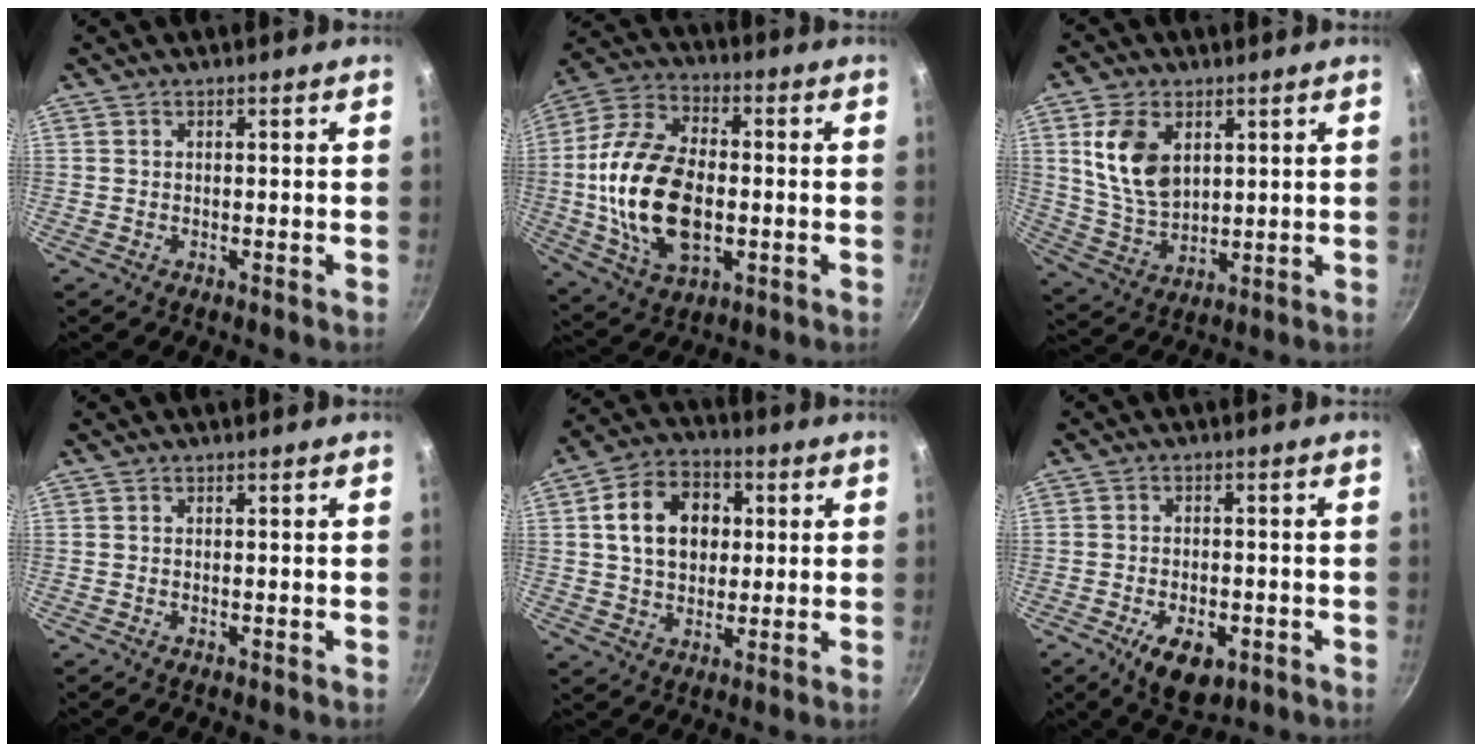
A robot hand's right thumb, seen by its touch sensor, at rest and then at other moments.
{"total": 20.6, "force": [-1.8, 12.3, 16.4], "torque": [-0.308, 0.020, -0.035]}
{"total": 12.0, "force": [3.6, 8.0, 8.2], "torque": [-0.136, -0.024, 0.079]}
{"total": 0.0}
{"total": 13.5, "force": [2.5, 10.1, 8.6], "torque": [-0.117, 0.017, 0.032]}
{"total": 8.6, "force": [-3.6, 4.6, 6.3], "torque": [-0.086, 0.010, -0.046]}